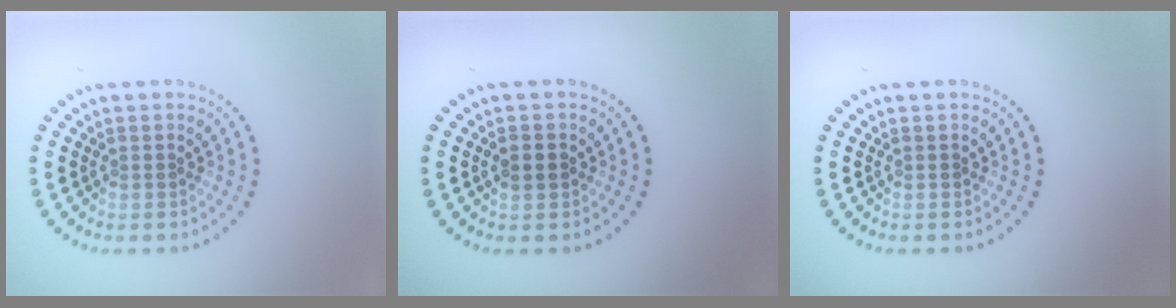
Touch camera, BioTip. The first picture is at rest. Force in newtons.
{"total": 2.2, "press": 2.2, "slide": 0.2}
{"total": 0.0}